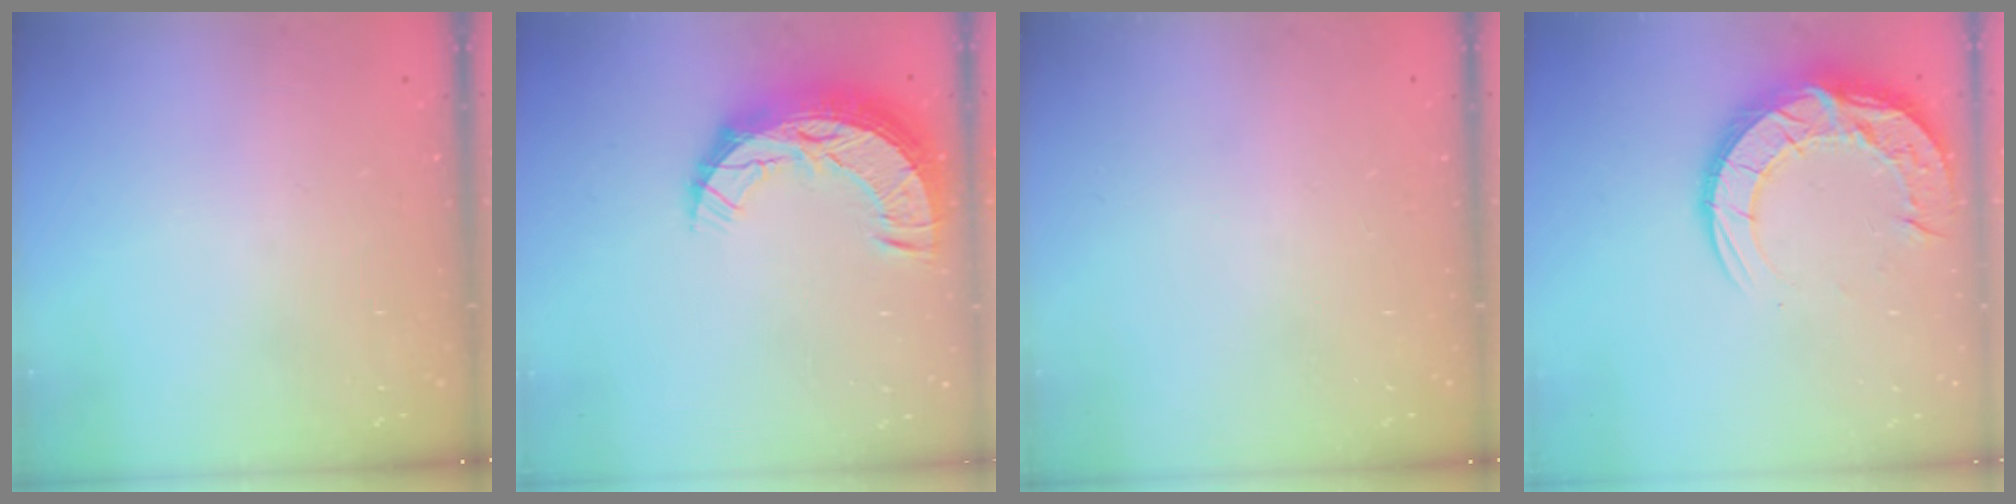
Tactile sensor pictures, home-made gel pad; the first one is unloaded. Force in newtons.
{"total": 13.4, "press": 13.4, "slide": 0.9}
{"total": 0.0}
{"total": 17.9, "press": 17.8, "slide": 1.3}